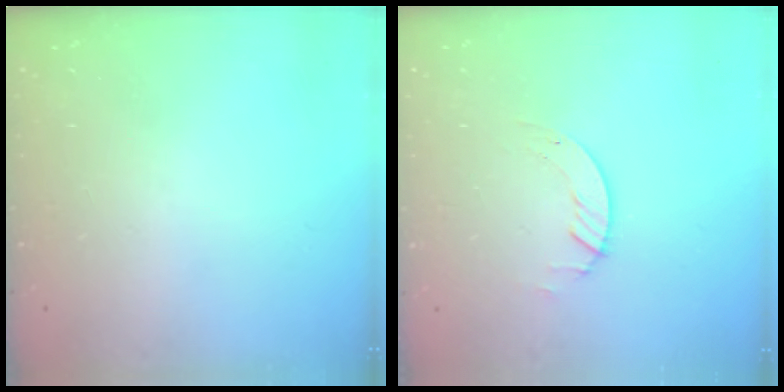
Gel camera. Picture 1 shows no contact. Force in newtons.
{"total": 1.3, "press": 1.2, "slide": 0.1}